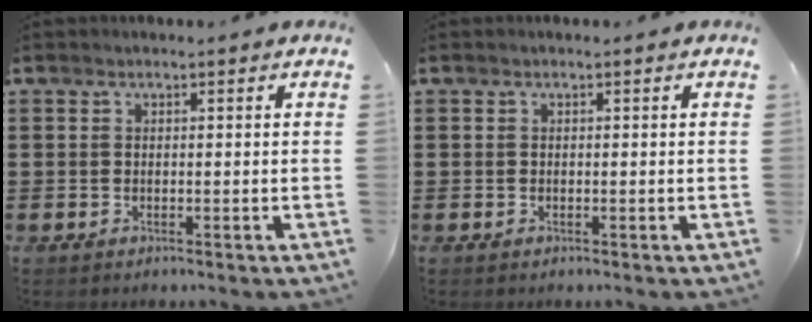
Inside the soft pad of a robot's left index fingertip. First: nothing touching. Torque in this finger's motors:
{"motor_torque": [1.18, 0.96, 0.08, 0.01]}